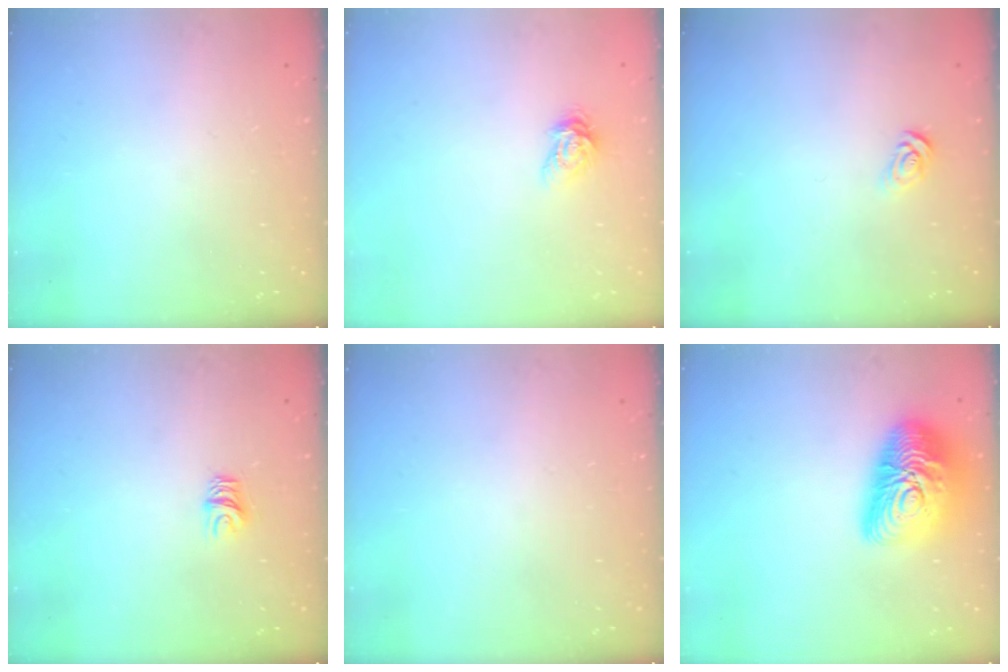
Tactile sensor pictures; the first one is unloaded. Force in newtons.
{"total": 4.9, "press": 4.9, "slide": 0.6}
{"total": 3.6, "press": 3.6, "slide": 0.3}
{"total": 5.8, "press": 5.8, "slide": 0.6}
{"total": 0.0}
{"total": 18.2, "press": 18.1, "slide": 1.3}